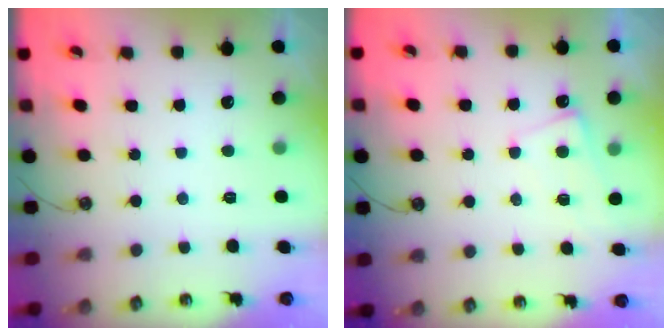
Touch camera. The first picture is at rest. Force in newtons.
{"total": 1.1, "press": 1.0, "slide": 0.2}